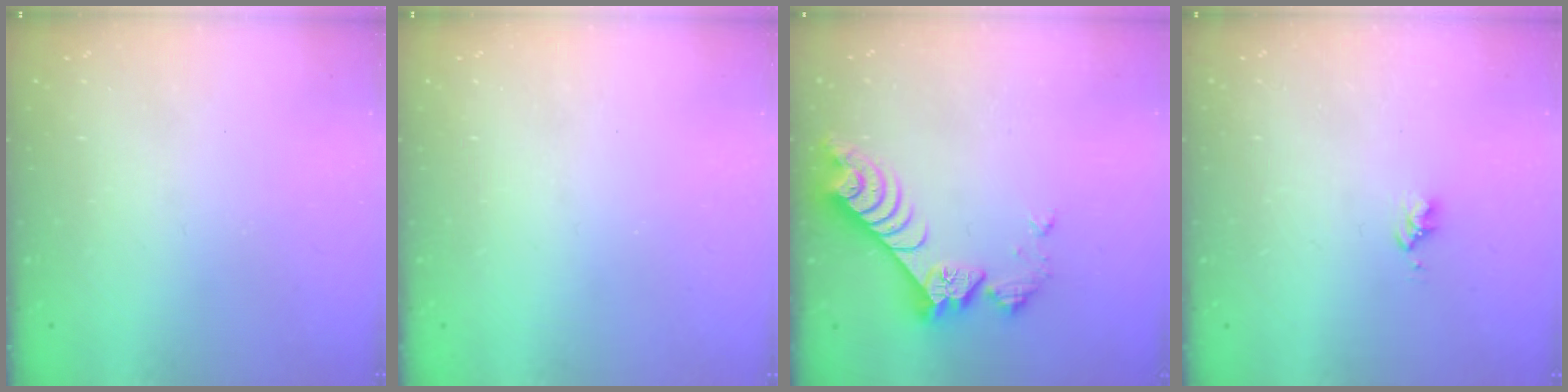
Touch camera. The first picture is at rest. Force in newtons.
{"total": 0.0}
{"total": 8.0, "press": 8.0, "slide": 0.8}
{"total": 2.6, "press": 2.6, "slide": 0.4}